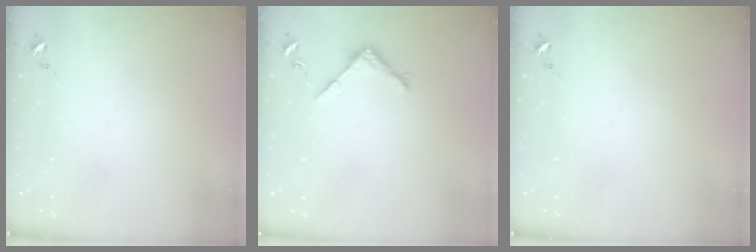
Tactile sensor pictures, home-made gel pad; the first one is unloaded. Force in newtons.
{"total": 3.4, "press": 3.4, "slide": 0.4}
{"total": 0.0}